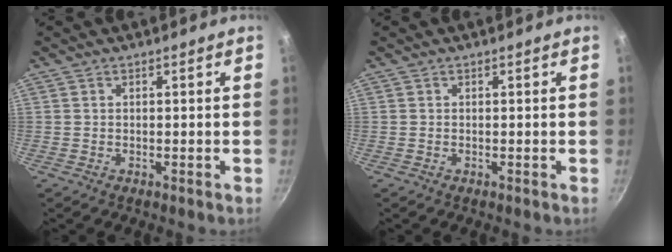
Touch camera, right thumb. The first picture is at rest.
{"total": 0.0}